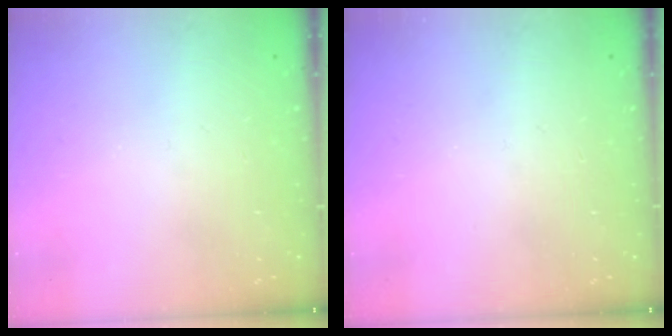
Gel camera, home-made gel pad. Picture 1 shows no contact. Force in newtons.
{"total": 0.0}